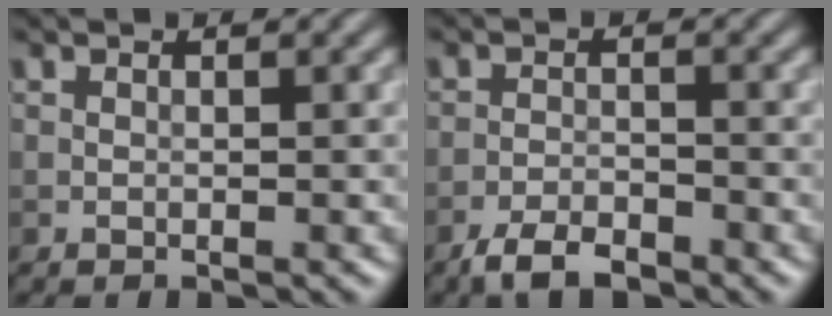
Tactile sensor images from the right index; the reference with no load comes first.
{"total": 3.4, "force": [-2.7, 1.1, 1.7], "torque": [-0.030, 0.000, -0.055]}